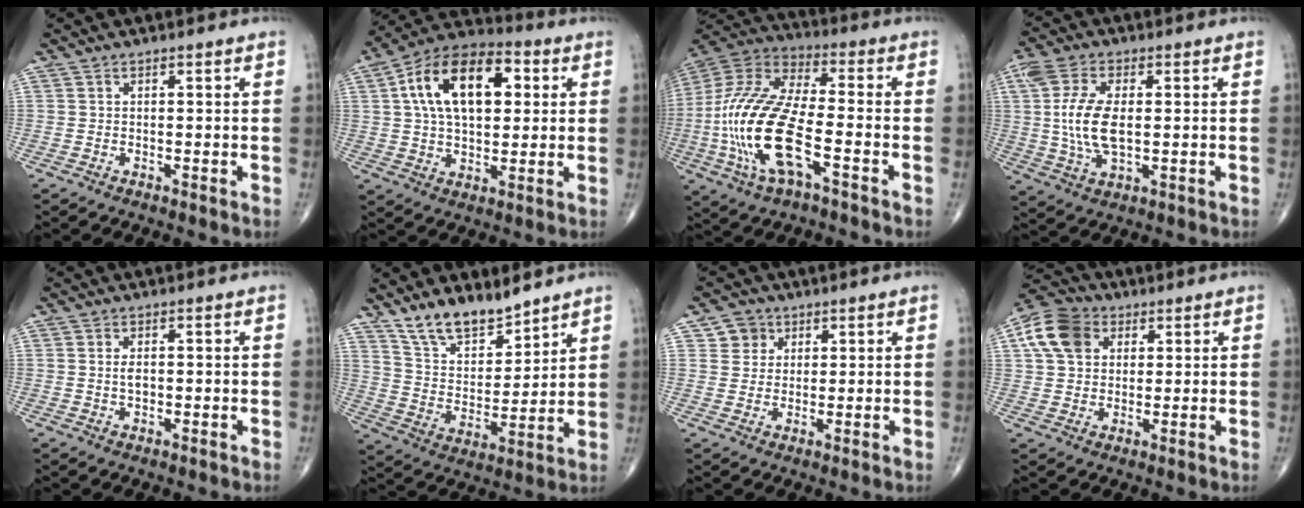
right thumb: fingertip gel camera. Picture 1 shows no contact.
{"total": 18.6, "force": [4.5, 10.5, 14.7], "torque": [-0.228, 0.015, 0.068]}
{"total": 21.8, "force": [-5.8, 8.4, 19.2], "torque": [-0.428, 0.020, -0.103]}
{"total": 11.3, "force": [0.7, 5.7, 9.7], "torque": [-0.216, -0.002, 0.017]}
{"total": 2.1, "force": [0.1, 1.1, 1.7], "torque": [-0.031, -0.002, 0.003]}
{"total": 11.7, "force": [9.5, 4.5, 5.0], "torque": [-0.062, -0.068, 0.185]}
{"total": 4.0, "force": [1.8, 3.5, 0.4], "torque": [0.017, -0.006, 0.027]}
{"total": 10.5, "force": [3.6, 7.9, 5.8], "torque": [-0.096, 0.005, 0.057]}